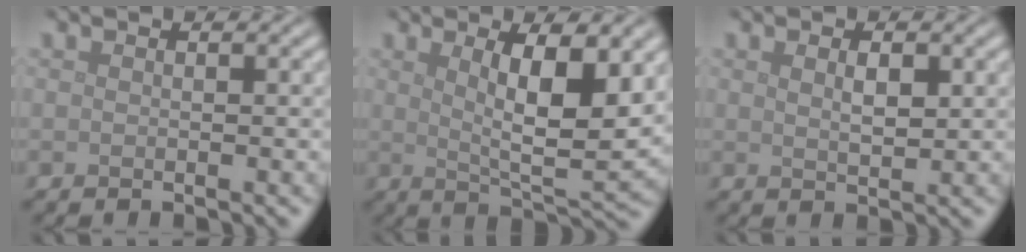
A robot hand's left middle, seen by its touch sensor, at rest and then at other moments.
{"total": 7.8, "force": [2.1, 2.1, 7.2], "torque": [-0.113, -0.012, 0.040]}
{"total": 1.8, "force": [0.7, 0.7, 1.5], "torque": [-0.029, -0.003, 0.015]}